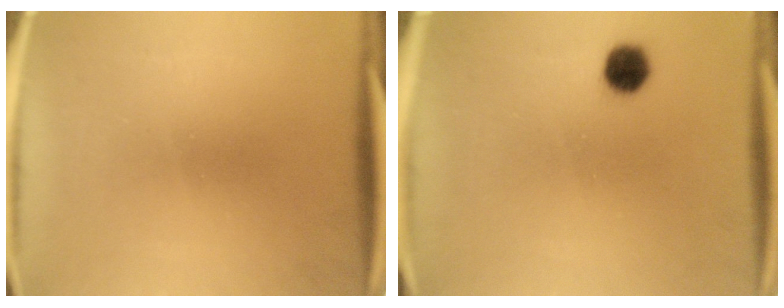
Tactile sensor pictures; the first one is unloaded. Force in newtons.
{"total": 4.7}